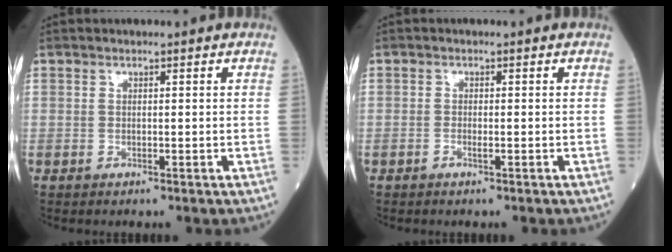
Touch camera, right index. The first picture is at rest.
{"total": 0.7, "force": [-0.4, 0.1, 0.5], "torque": [-0.013, 0.000, -0.009]}